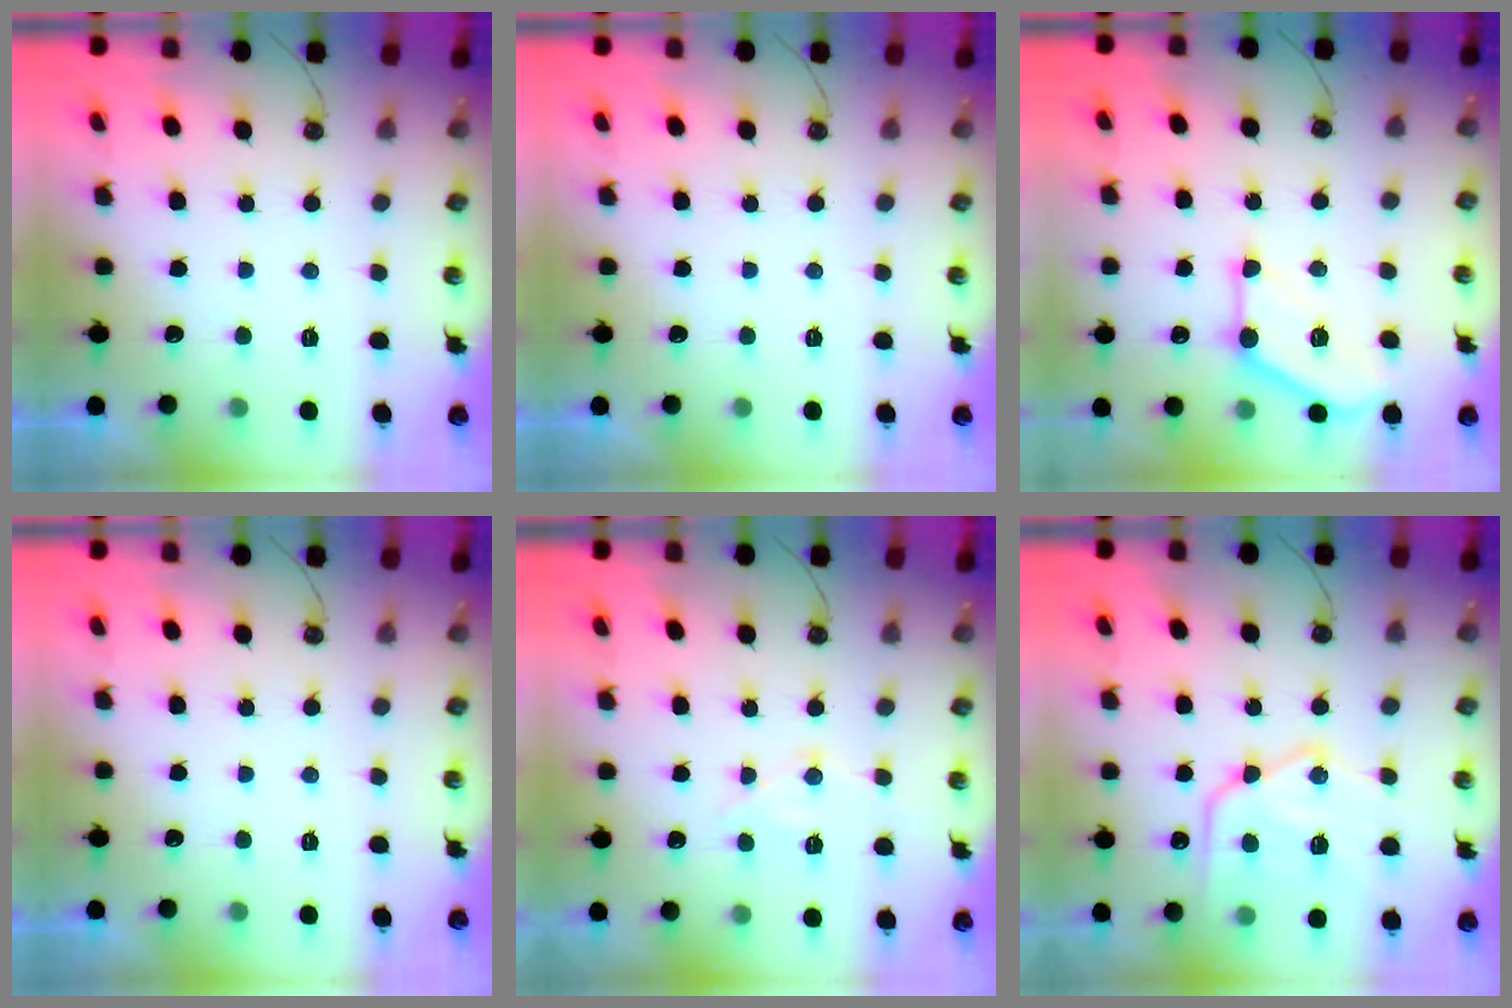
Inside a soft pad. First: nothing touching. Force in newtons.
{"total": 0.0}
{"total": 13.3, "press": 13.3, "slide": 0.5}
{"total": 0.0}
{"total": 10.6, "press": 10.6, "slide": 0.9}
{"total": 18.7, "press": 18.7, "slide": 1.1}